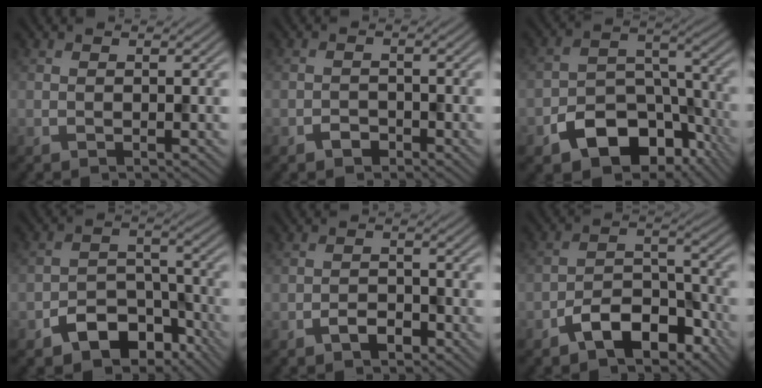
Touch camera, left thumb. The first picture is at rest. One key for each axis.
{"total": 1.7, "fx": -1.2, "fy": 1.0, "fz": 0.6, "tx": -0.008, "ty": 0.002, "tz": -0.025}
{"total": 11.6, "fx": -6.6, "fy": 7.2, "fz": 6.3, "tx": -0.108, "ty": -0.021, "tz": -0.114}
{"total": 7.9, "fx": -5.0, "fy": 4.7, "fz": 3.8, "tx": -0.057, "ty": -0.008, "tz": -0.092}
{"total": 2.4, "fx": -1.6, "fy": 1.3, "fz": 1.3, "tx": -0.021, "ty": 0.004, "tz": -0.032}
{"total": 7.6, "fx": -4.8, "fy": 3.9, "fz": 4.4, "tx": -0.068, "ty": 0.006, "tz": -0.097}